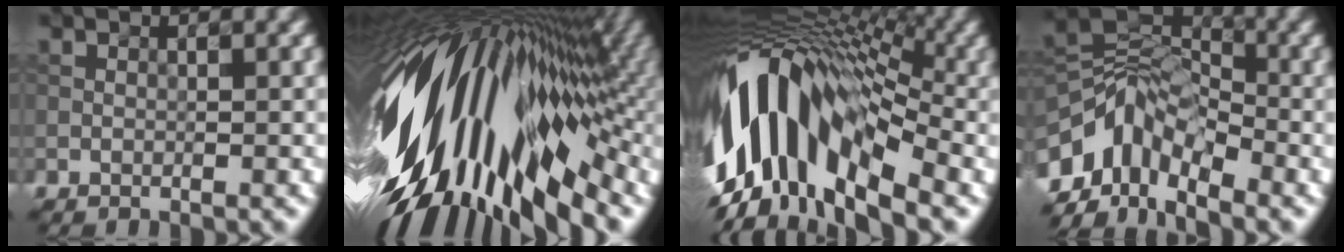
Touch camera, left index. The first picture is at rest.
{"total": 17.1, "force": [-1.4, 9.0, 14.4], "torque": [-0.249, 0.004, -0.044]}
{"total": 14.6, "force": [-0.9, 8.4, 11.8], "torque": [-0.210, 0.031, -0.021]}
{"total": 9.3, "force": [-4.1, 5.1, 6.6], "torque": [-0.114, 0.009, -0.091]}